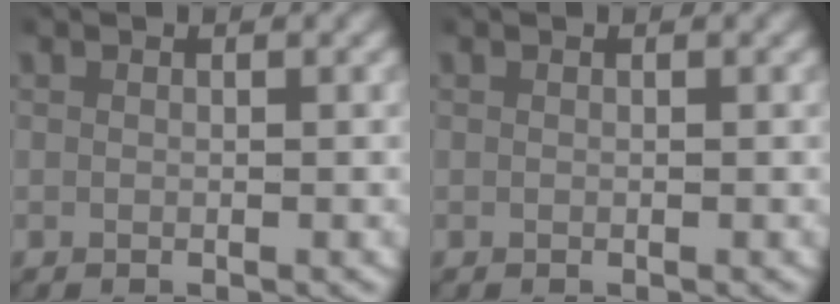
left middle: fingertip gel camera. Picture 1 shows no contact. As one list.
[{"total": 0.0}]